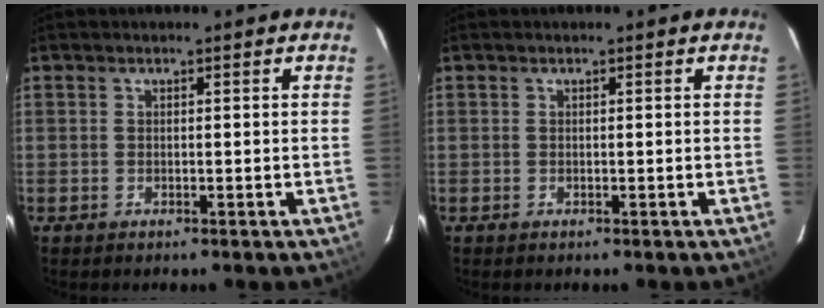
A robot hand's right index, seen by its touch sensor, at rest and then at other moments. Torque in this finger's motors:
{"motor_torque": [-0.01, 0.01, 0.03, 0.01]}